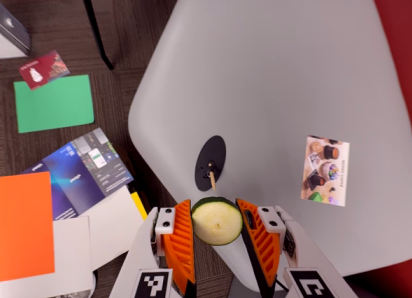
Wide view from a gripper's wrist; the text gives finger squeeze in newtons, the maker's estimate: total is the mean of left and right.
{"total": 9.1, "left": 9.2, "right": 9.0}